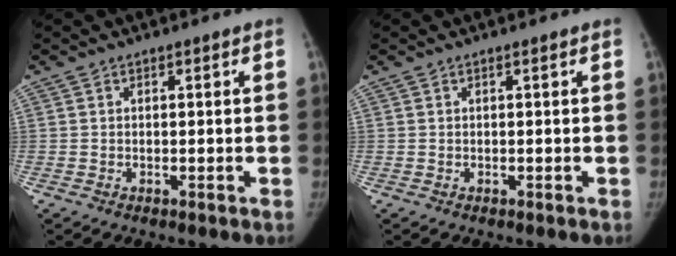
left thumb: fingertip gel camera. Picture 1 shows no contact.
{"total": 0.0}